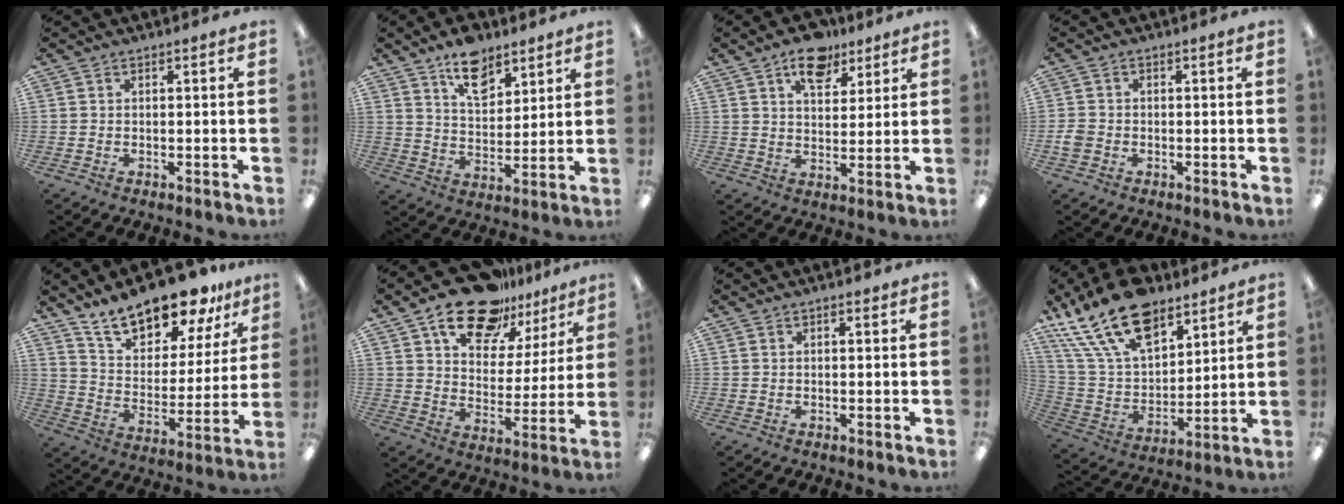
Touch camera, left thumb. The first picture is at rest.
{"total": 11.4, "force": [8.0, 6.2, 5.2], "torque": [-0.070, -0.041, 0.143]}
{"total": 10.7, "force": [7.1, 5.7, 5.6], "torque": [-0.065, -0.036, 0.122]}
{"total": 2.7, "force": [-0.8, 2.2, 1.3], "torque": [-0.020, 0.007, -0.014]}
{"total": 18.0, "force": [15.4, 6.3, 6.9], "torque": [-0.130, -0.109, 0.273]}
{"total": 18.6, "force": [13.7, 9.3, 8.4], "torque": [-0.136, -0.077, 0.241]}
{"total": 0.8, "force": [0.6, 0.3, 0.4], "torque": [-0.002, -0.001, 0.008]}
{"total": 21.8, "force": [14.0, 11.5, 12.2], "torque": [-0.242, -0.070, 0.251]}